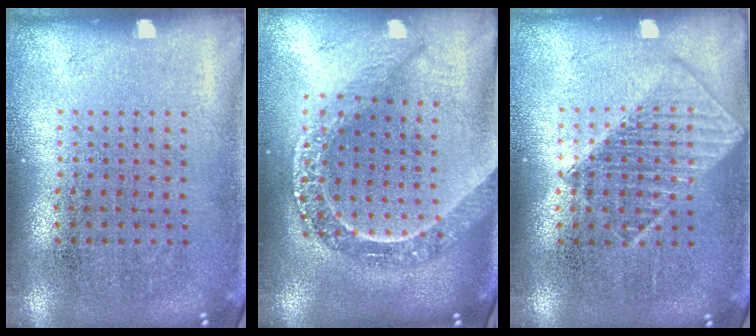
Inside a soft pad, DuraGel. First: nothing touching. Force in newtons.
{"total": 2.4, "press": 2.0, "slide": 1.3}
{"total": 1.0, "press": 1.0, "slide": 0.1}